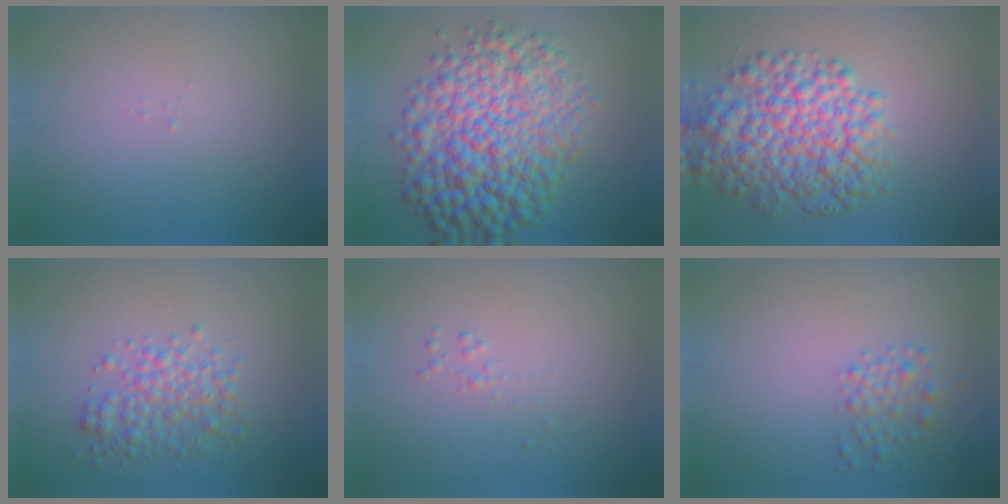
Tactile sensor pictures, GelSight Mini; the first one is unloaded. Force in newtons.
{"total": 11.0, "press": 11.0, "slide": 0.1}
{"total": 8.0, "press": 8.0, "slide": 0.2}
{"total": 3.4, "press": 3.4, "slide": 0.0}
{"total": 0.5, "press": 0.5, "slide": 0.0}
{"total": 1.8, "press": 1.8, "slide": 0.1}